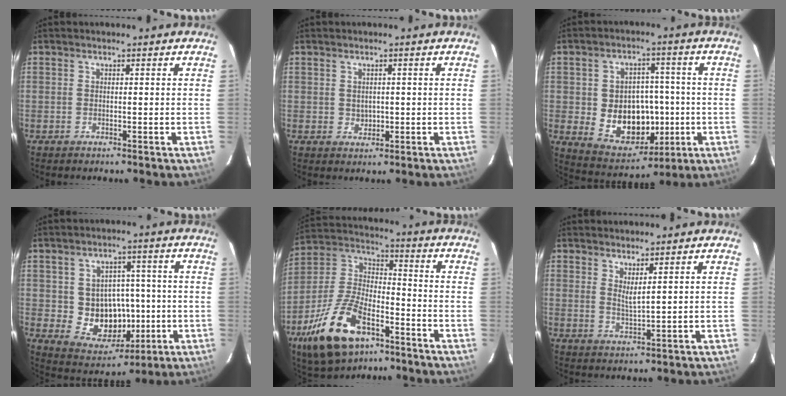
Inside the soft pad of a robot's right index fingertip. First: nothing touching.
{"total": 2.0, "force": [0.0, 1.9, 0.7], "torque": [-0.008, 0.002, 0.006]}
{"total": 13.6, "force": [-2.1, 10.8, 8.1], "torque": [-0.161, 0.007, -0.007]}
{"total": 11.2, "force": [-1.3, 9.8, 5.3], "torque": [-0.103, 0.008, 0.000]}
{"total": 19.8, "force": [-10.9, 9.5, 13.5], "torque": [-0.286, -0.009, -0.193]}
{"total": 2.8, "force": [1.8, 0.1, 2.2], "torque": [-0.040, -0.008, 0.028]}